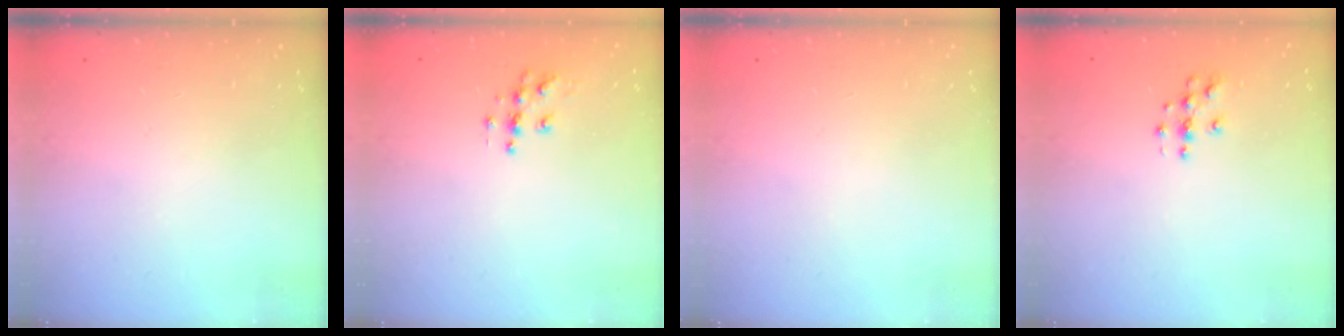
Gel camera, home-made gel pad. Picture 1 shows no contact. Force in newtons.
{"total": 6.1, "press": 6.1, "slide": 0.3}
{"total": 0.0}
{"total": 3.8, "press": 3.8, "slide": 0.3}